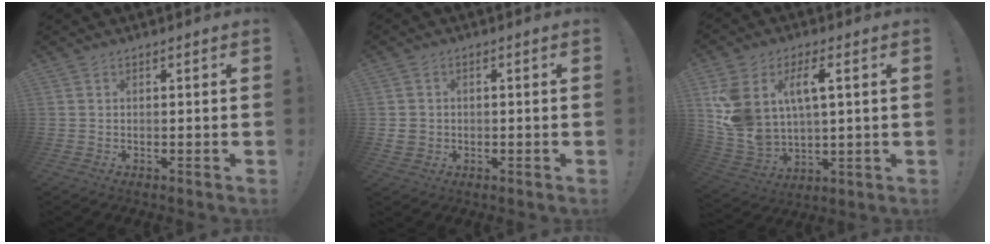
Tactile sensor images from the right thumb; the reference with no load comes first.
{"total": 3.5, "force": [0.3, 3.2, 1.3], "torque": [-0.019, -0.002, 0.005]}
{"total": 14.0, "force": [5.2, 8.5, 9.9], "torque": [-0.224, -0.018, 0.098]}